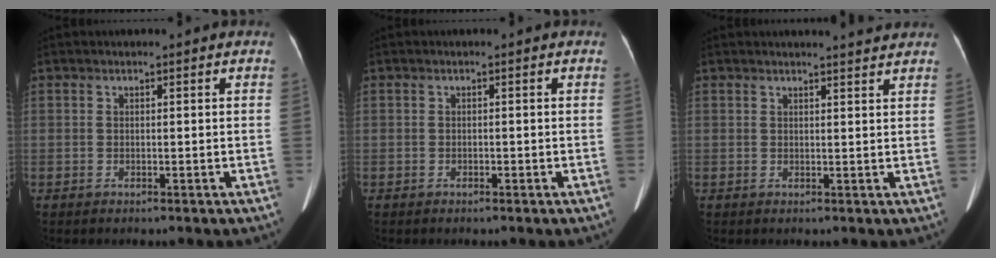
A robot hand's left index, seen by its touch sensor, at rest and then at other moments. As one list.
[{"total": 0.8, "force": [-0.5, 0.4, 0.4], "torque": [-0.007, 0.001, -0.007]}, {"total": 3.2, "force": [3.1, -0.2, 0.7], "torque": [-0.012, 0.000, 0.031]}]